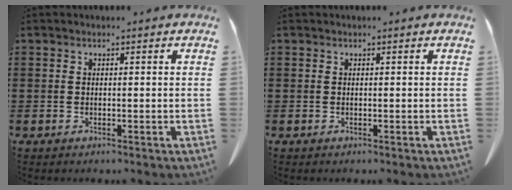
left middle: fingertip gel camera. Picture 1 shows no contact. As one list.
[{"total": 0.0}]